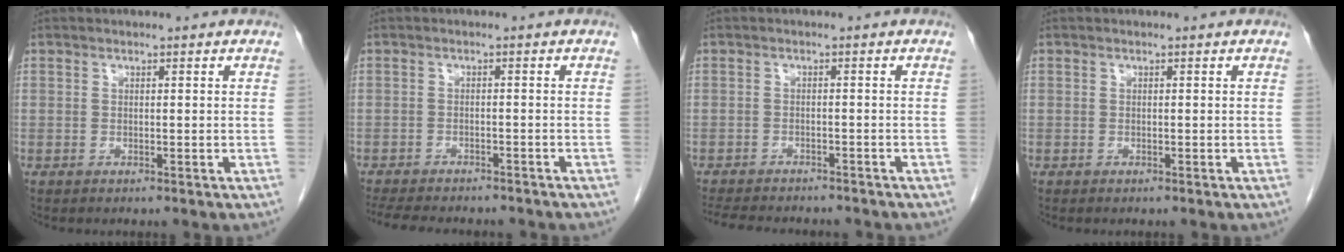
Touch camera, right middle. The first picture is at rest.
{"total": 13.4, "force": [-11.6, 3.7, 5.6], "torque": [-0.111, -0.011, -0.151]}
{"total": 12.1, "force": [-10.6, 3.3, 4.8], "torque": [-0.092, -0.007, -0.139]}
{"total": 0.0}